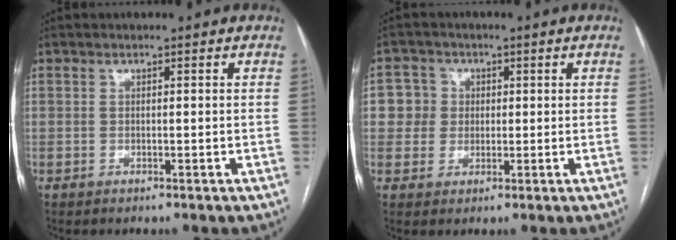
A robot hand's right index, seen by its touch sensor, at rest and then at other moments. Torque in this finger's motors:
{"motor_torque": [0.02, 0.06, 0.03, 0.02]}